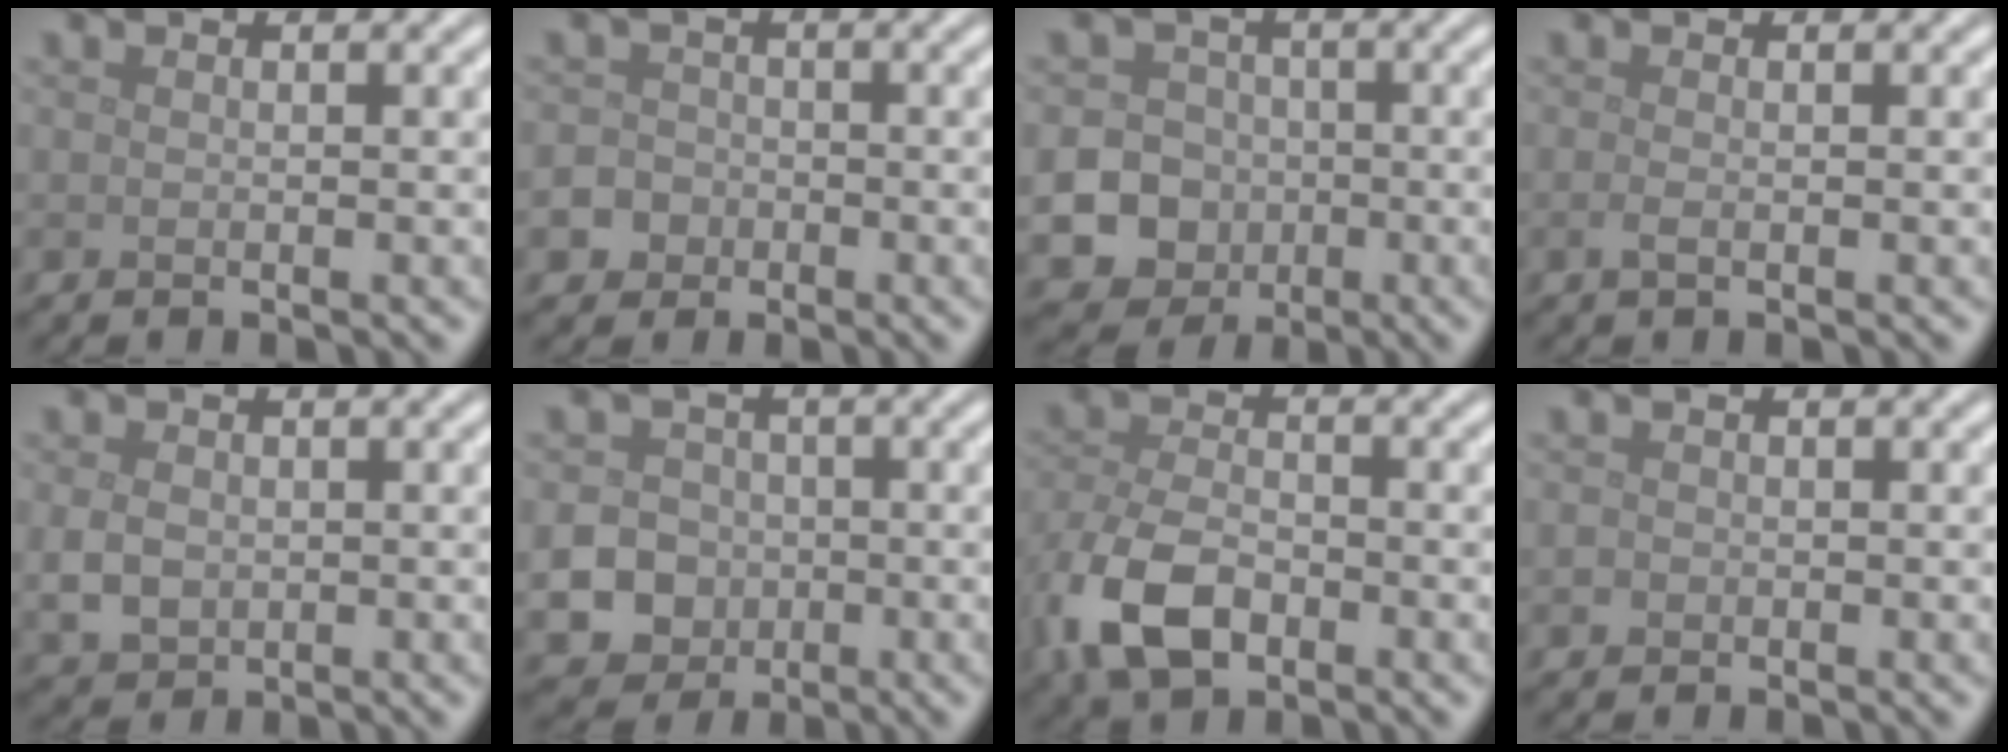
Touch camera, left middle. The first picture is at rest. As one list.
[{"total": 4.0, "force": [-2.0, 3.4, 0.8], "torque": [0.002, -0.003, -0.048]}, {"total": 15.6, "force": [-5.5, 14.3, 3.2], "torque": [-0.091, -0.042, -0.114]}, {"total": 0.9, "force": [-0.2, 0.3, 0.8], "torque": [-0.017, -0.003, -0.007]}, {"total": 2.7, "force": [-0.1, 2.2, 1.6], "torque": [-0.037, -0.004, -0.002]}, {"total": 11.4, "force": [-3.8, 10.4, 2.8], "torque": [-0.063, -0.034, -0.092]}, {"total": 6.9, "force": [-3.2, 4.1, 4.5], "torque": [-0.107, -0.007, -0.071]}, {"total": 0.6, "force": [-0.2, 0.5, 0.1], "torque": [0.001, -0.004, -0.005]}]